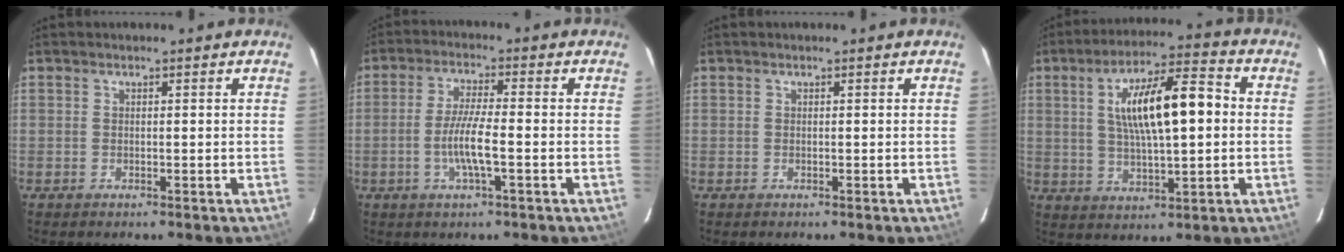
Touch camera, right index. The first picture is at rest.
{"total": 6.6, "force": [-1.9, 0.6, 6.3], "torque": [-0.124, -0.004, -0.038]}
{"total": 0.0}
{"total": 14.0, "force": [1.9, 4.0, 13.3], "torque": [-0.227, 0.018, 0.037]}